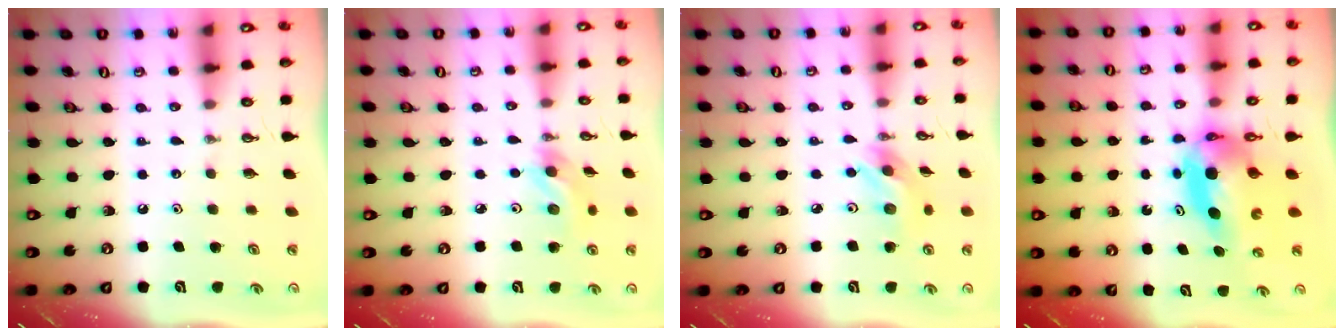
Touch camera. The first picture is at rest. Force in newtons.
{"total": 8.5, "press": 8.2, "slide": 2.2}
{"total": 9.8, "press": 9.8, "slide": 0.8}
{"total": 6.5, "press": 6.5, "slide": 0.9}